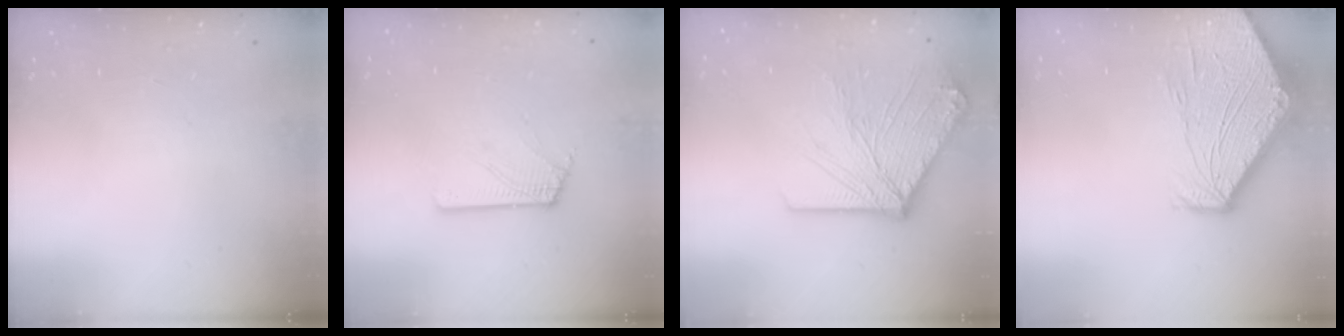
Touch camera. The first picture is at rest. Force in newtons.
{"total": 2.6, "press": 2.6, "slide": 0.3}
{"total": 16.4, "press": 16.2, "slide": 2.3}
{"total": 10.9, "press": 10.8, "slide": 1.2}